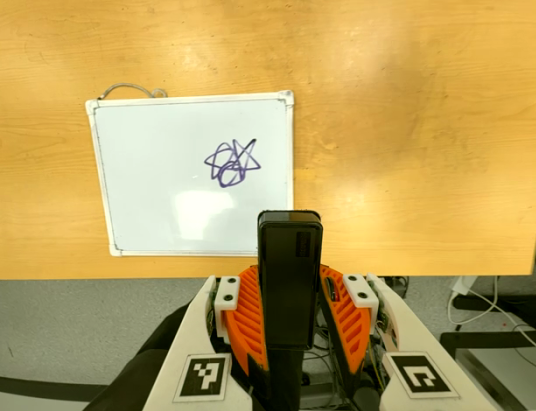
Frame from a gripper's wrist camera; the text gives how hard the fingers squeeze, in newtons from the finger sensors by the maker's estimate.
{"total": 3.7, "left": 2.2, "right": 5.3}